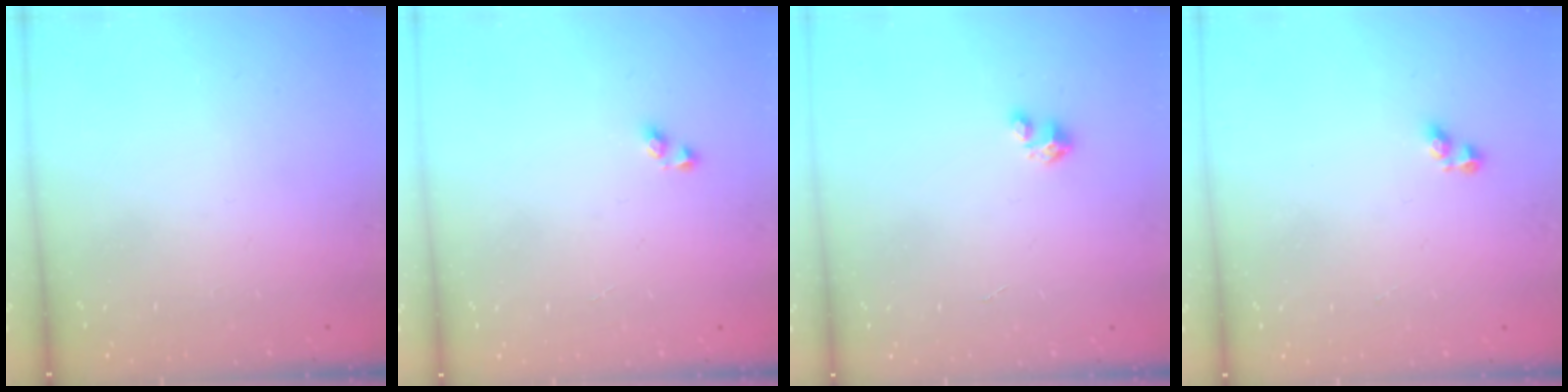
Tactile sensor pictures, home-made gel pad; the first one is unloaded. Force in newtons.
{"total": 2.9, "press": 2.9, "slide": 0.3}
{"total": 1.8, "press": 1.8, "slide": 0.1}
{"total": 2.9, "press": 2.9, "slide": 0.4}